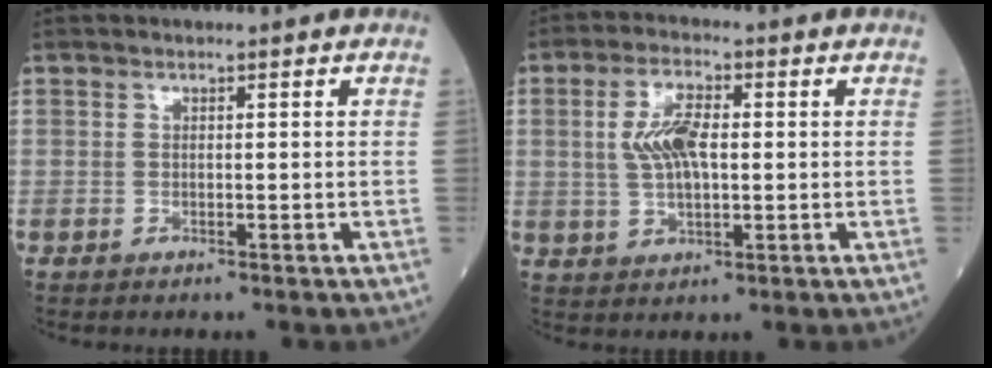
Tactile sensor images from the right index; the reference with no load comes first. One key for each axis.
{"total": 6.8, "fx": 0.6, "fy": 2.8, "fz": 6.1, "tx": -0.130, "ty": 0.012, "tz": 0.013}